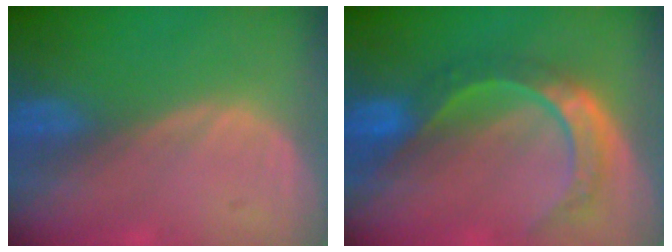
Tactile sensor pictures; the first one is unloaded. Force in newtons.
{"total": 8.8, "press": 7.4, "slide": 4.8}